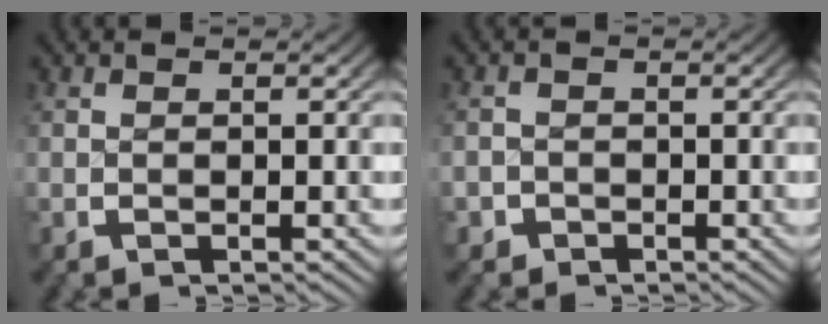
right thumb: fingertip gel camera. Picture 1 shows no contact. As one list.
[{"total": 1.7, "force": [-1.3, 1.1, -0.2], "torque": [0.008, -0.008, -0.023]}]